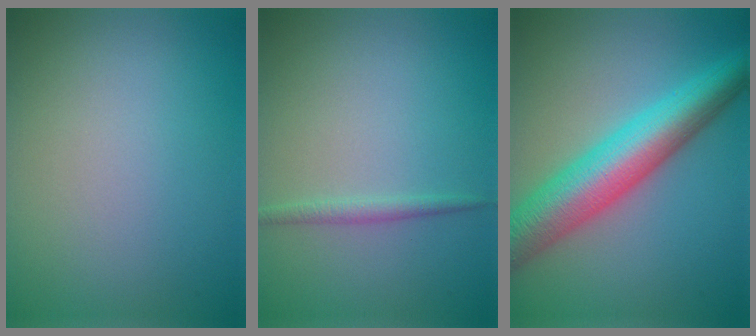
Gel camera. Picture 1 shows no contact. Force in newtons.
{"total": 1.1, "press": 1.1, "slide": 0.1}
{"total": 8.7, "press": 8.7, "slide": 0.3}